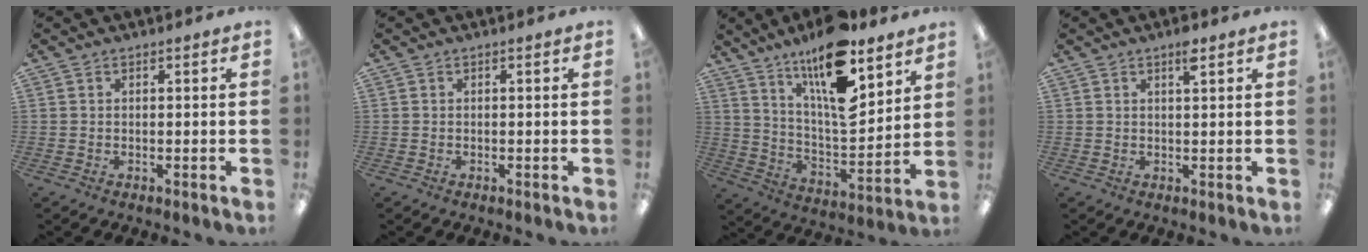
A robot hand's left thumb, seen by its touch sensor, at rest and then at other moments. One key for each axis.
{"total": 0.0}
{"total": 17.0, "fx": 11.5, "fy": 6.4, "fz": 10.7, "tx": -0.168, "ty": -0.066, "tz": 0.194}
{"total": 2.9, "fx": 1.9, "fy": 0.6, "fz": 2.0, "tx": -0.030, "ty": -0.004, "tz": 0.030}